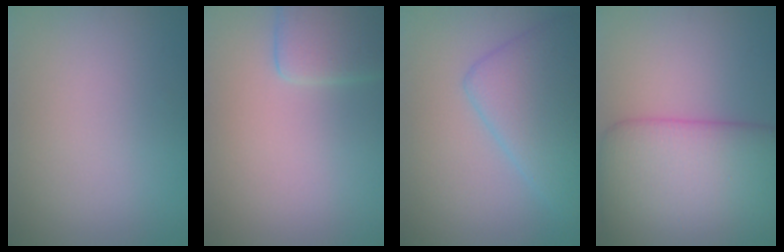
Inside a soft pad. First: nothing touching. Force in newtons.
{"total": 3.6, "press": 3.6, "slide": 0.4}
{"total": 5.9, "press": 5.9, "slide": 0.2}
{"total": 10.4, "press": 10.4, "slide": 0.7}